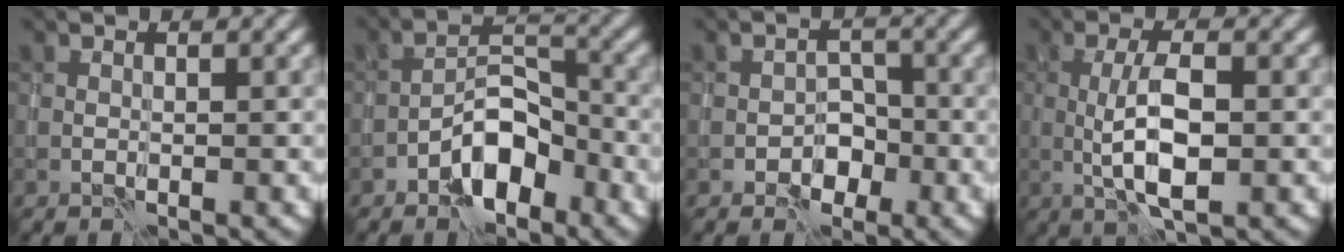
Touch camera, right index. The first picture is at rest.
{"total": 5.0, "force": [-3.1, 2.2, 3.3], "torque": [-0.044, 0.014, -0.058]}
{"total": 2.6, "force": [-1.4, 1.9, 1.1], "torque": [-0.006, 0.004, -0.022]}
{"total": 4.9, "force": [-0.6, 1.5, 4.6], "torque": [-0.096, 0.002, -0.013]}